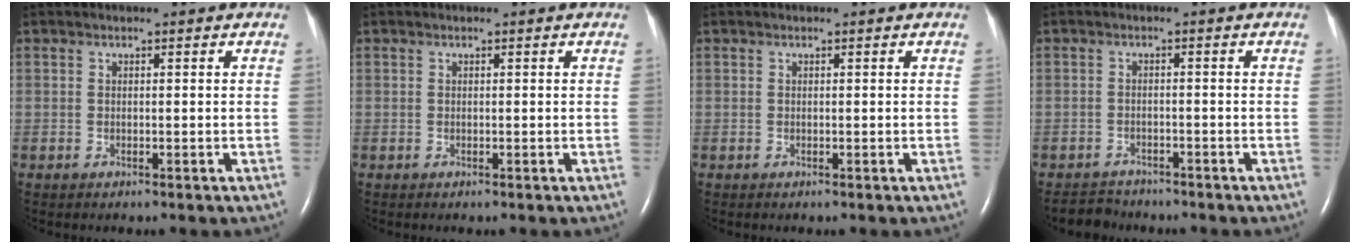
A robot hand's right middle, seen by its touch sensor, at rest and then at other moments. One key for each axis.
{"total": 0.0}
{"total": 0.0}
{"total": 3.3, "fx": -3.1, "fy": 1.0, "fz": -0.7, "tx": 0.005, "ty": -0.007, "tz": -0.054}